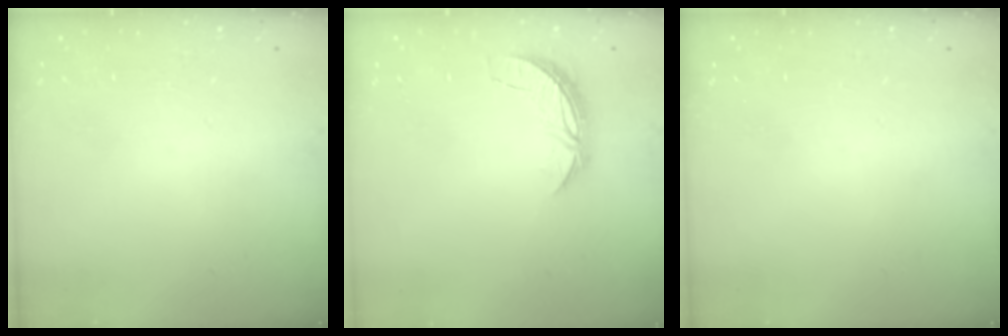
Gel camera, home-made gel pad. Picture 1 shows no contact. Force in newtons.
{"total": 5.5, "press": 5.5, "slide": 0.3}
{"total": 0.0}